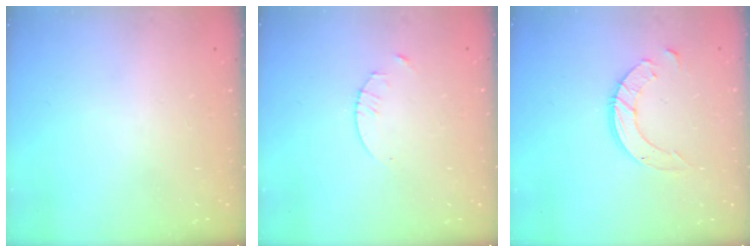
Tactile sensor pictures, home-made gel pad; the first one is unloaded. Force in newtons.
{"total": 1.3, "press": 1.3, "slide": 0.2}
{"total": 9.7, "press": 9.6, "slide": 0.8}